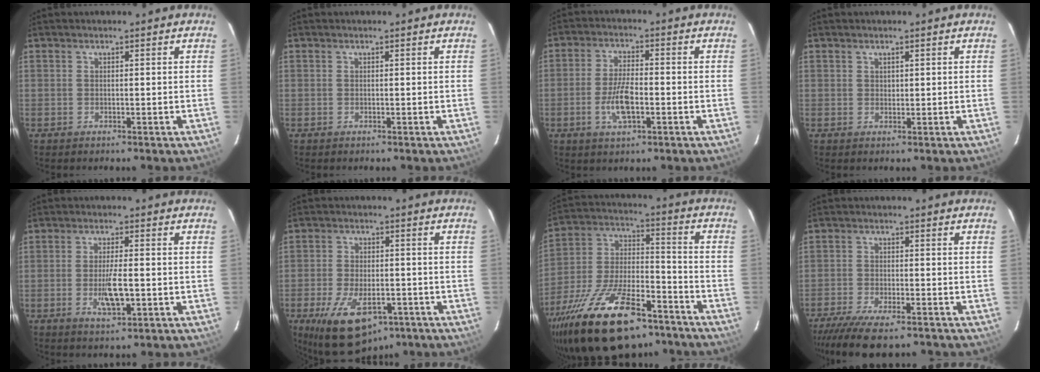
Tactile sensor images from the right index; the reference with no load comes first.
{"total": 0.0}
{"total": 7.1, "force": [-2.2, 2.7, 6.2], "torque": [-0.128, -0.003, -0.042]}
{"total": 1.0, "force": [0.7, 0.7, 0.3], "torque": [-0.002, 0.003, 0.012]}
{"total": 6.1, "force": [-1.5, 1.7, 5.6], "torque": [-0.106, -0.009, -0.024]}
{"total": 15.2, "force": [-8.3, 8.0, 9.9], "torque": [-0.203, -0.020, -0.125]}
{"total": 27.5, "force": [-18.4, 11.3, 17.1], "torque": [-0.333, -0.016, -0.290]}
{"total": 11.4, "force": [-9.2, 2.8, 6.2], "torque": [-0.147, -0.038, -0.159]}